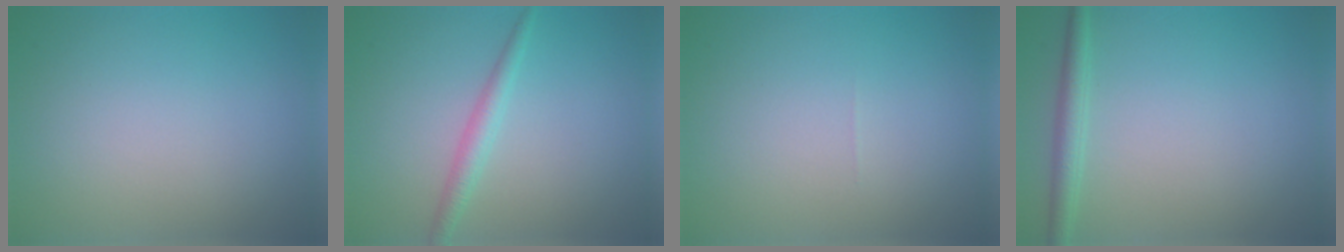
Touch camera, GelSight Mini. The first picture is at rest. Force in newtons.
{"total": 1.9, "press": 1.9, "slide": 0.1}
{"total": 0.0}
{"total": 2.0, "press": 2.0, "slide": 0.1}